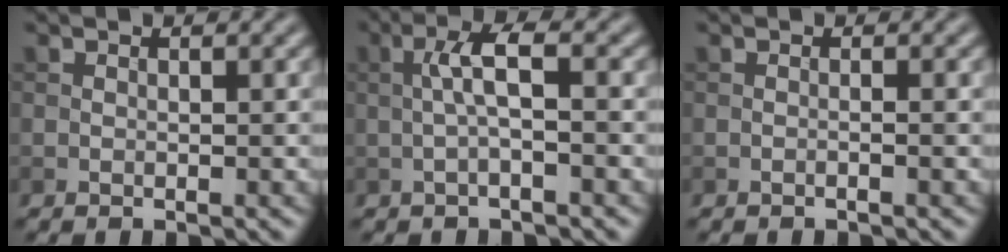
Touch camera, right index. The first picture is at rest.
{"total": 3.1, "force": [-0.1, 0.5, 3.0], "torque": [-0.058, 0.012, -0.007]}
{"total": 0.6, "force": [-0.3, 0.1, 0.6], "torque": [-0.009, -0.001, -0.009]}